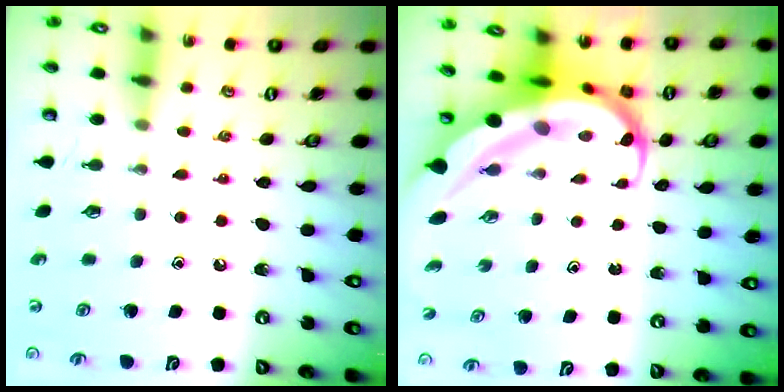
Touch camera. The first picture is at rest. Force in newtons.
{"total": 11.3, "press": 11.3, "slide": 1.3}